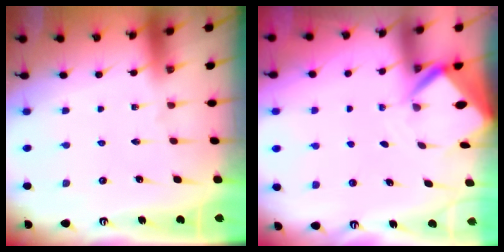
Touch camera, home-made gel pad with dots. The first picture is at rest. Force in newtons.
{"total": 3.0, "press": 3.0, "slide": 0.2}